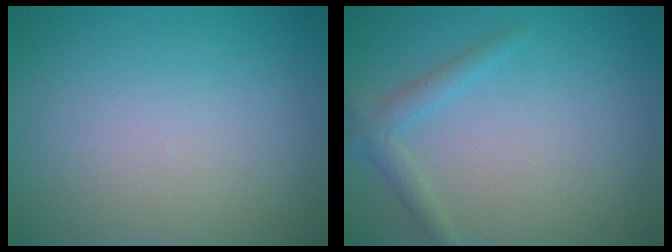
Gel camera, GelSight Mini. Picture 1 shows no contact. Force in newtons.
{"total": 1.7, "press": 1.7, "slide": 0.1}